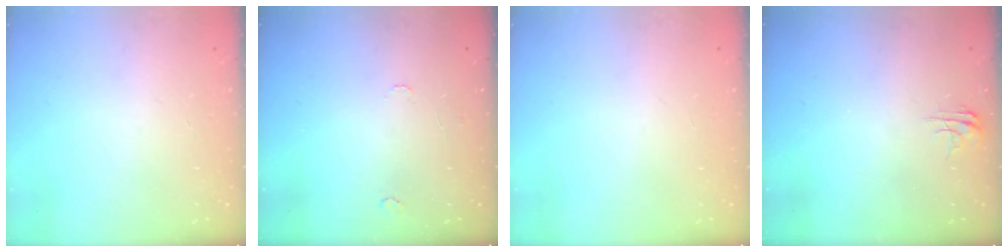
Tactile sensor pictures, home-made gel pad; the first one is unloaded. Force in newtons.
{"total": 5.1, "press": 5.1, "slide": 0.5}
{"total": 0.0}
{"total": 3.6, "press": 3.5, "slide": 0.3}